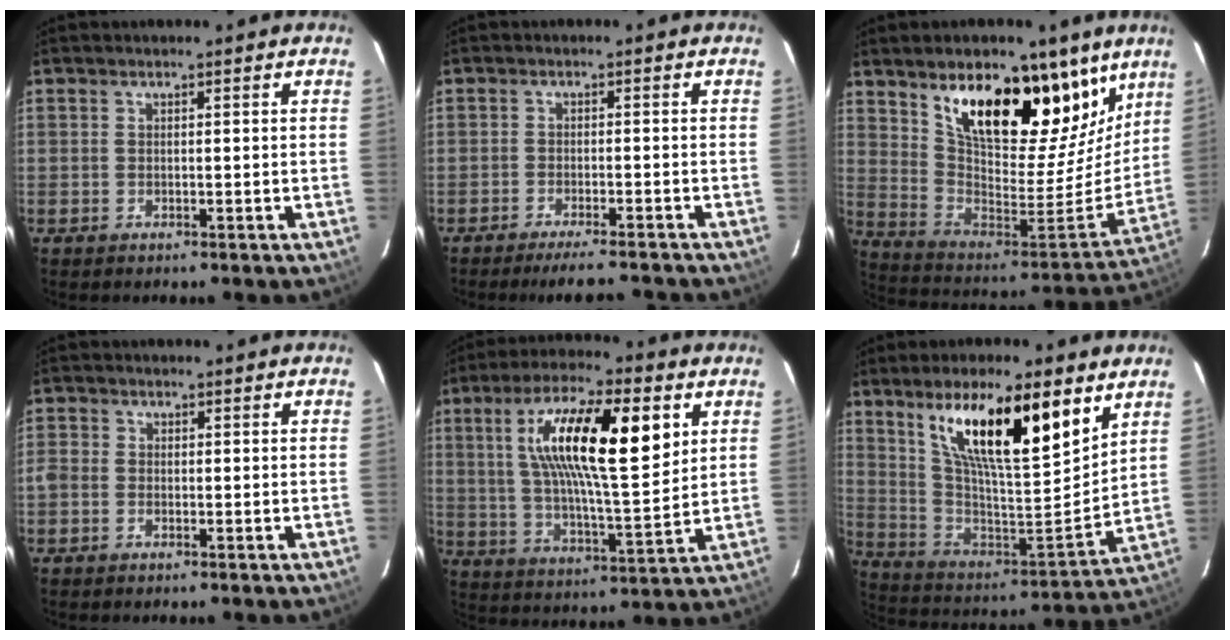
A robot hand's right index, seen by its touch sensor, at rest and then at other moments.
{"total": 8.2, "force": [-7.3, 1.0, 3.5], "torque": [-0.077, -0.012, -0.111]}
{"total": 26.9, "force": [16.9, 11.9, 17.2], "torque": [-0.284, -0.018, 0.300]}
{"total": 2.4, "force": [-1.2, 1.8, 1.1], "torque": [-0.024, 0.001, -0.027]}
{"total": 20.1, "force": [6.7, 5.5, 18.2], "torque": [-0.318, 0.016, 0.112]}
{"total": 22.2, "force": [12.6, 5.6, 17.4], "torque": [-0.298, 0.011, 0.226]}